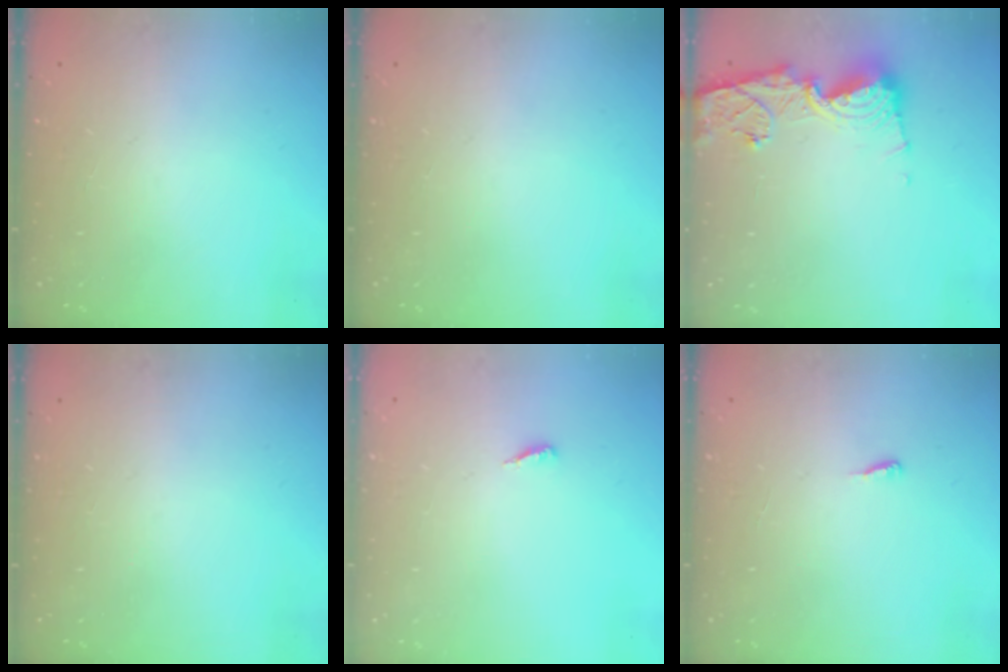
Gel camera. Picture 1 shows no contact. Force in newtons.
{"total": 0.0}
{"total": 11.2, "press": 11.2, "slide": 1.3}
{"total": 0.0}
{"total": 3.0, "press": 3.0, "slide": 0.2}
{"total": 4.1, "press": 4.0, "slide": 0.5}